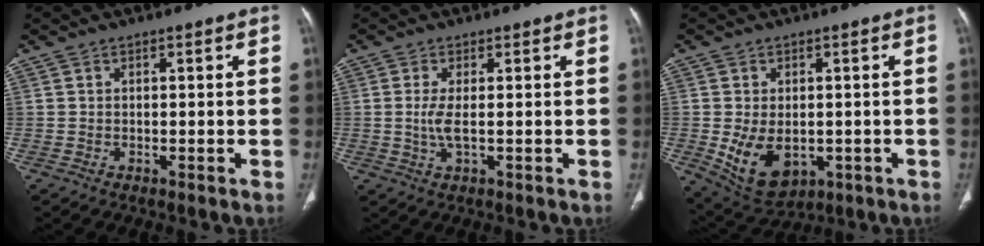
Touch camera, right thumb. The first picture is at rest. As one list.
[{"total": 3.2, "force": [0.0, 0.7, 3.1], "torque": [-0.083, -0.007, 0.001]}, {"total": 10.2, "force": [-1.9, 6.8, 7.3], "torque": [-0.113, -0.006, -0.008]}]